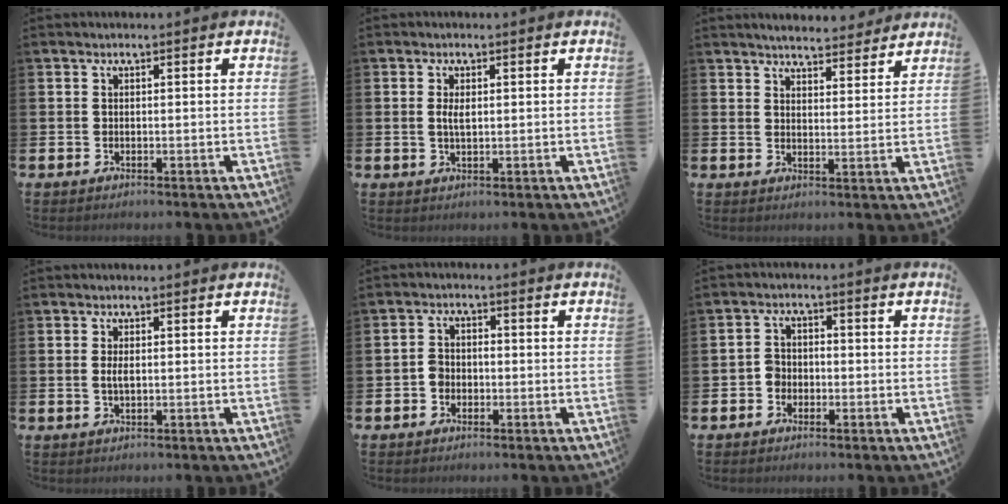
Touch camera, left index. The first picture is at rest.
{"total": 2.1, "force": [0.3, 0.9, 1.9], "torque": [-0.024, -0.001, 0.000]}
{"total": 4.6, "force": [4.6, 0.6, 0.4], "torque": [-0.007, -0.031, 0.078]}
{"total": 1.6, "force": [0.1, 0.7, 1.5], "torque": [-0.023, 0.001, -0.002]}
{"total": 2.2, "force": [-0.8, 1.9, 0.9], "torque": [-0.012, 0.004, -0.020]}
{"total": 2.4, "force": [-1.2, 2.0, 0.5], "torque": [-0.007, 0.004, -0.031]}